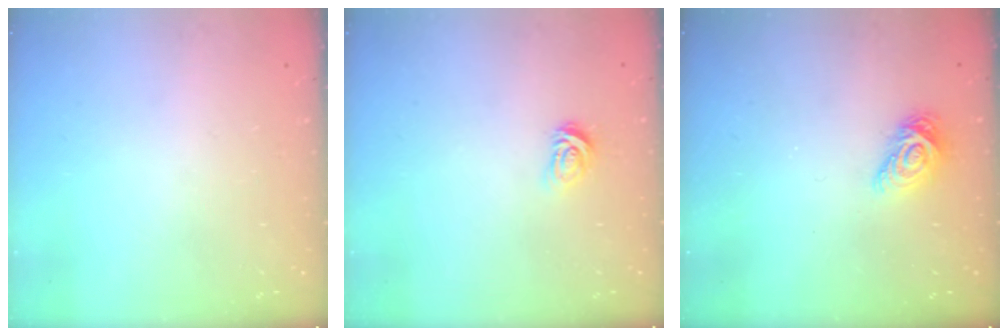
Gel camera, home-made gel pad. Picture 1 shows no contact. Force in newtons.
{"total": 3.1, "press": 3.1, "slide": 0.4}
{"total": 9.0, "press": 9.0, "slide": 0.4}